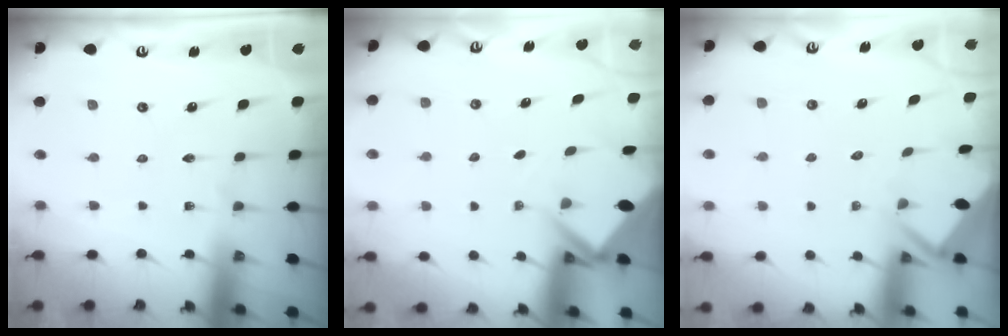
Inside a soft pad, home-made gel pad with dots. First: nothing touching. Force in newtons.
{"total": 3.2, "press": 3.2, "slide": 0.3}
{"total": 2.3, "press": 2.3, "slide": 0.2}